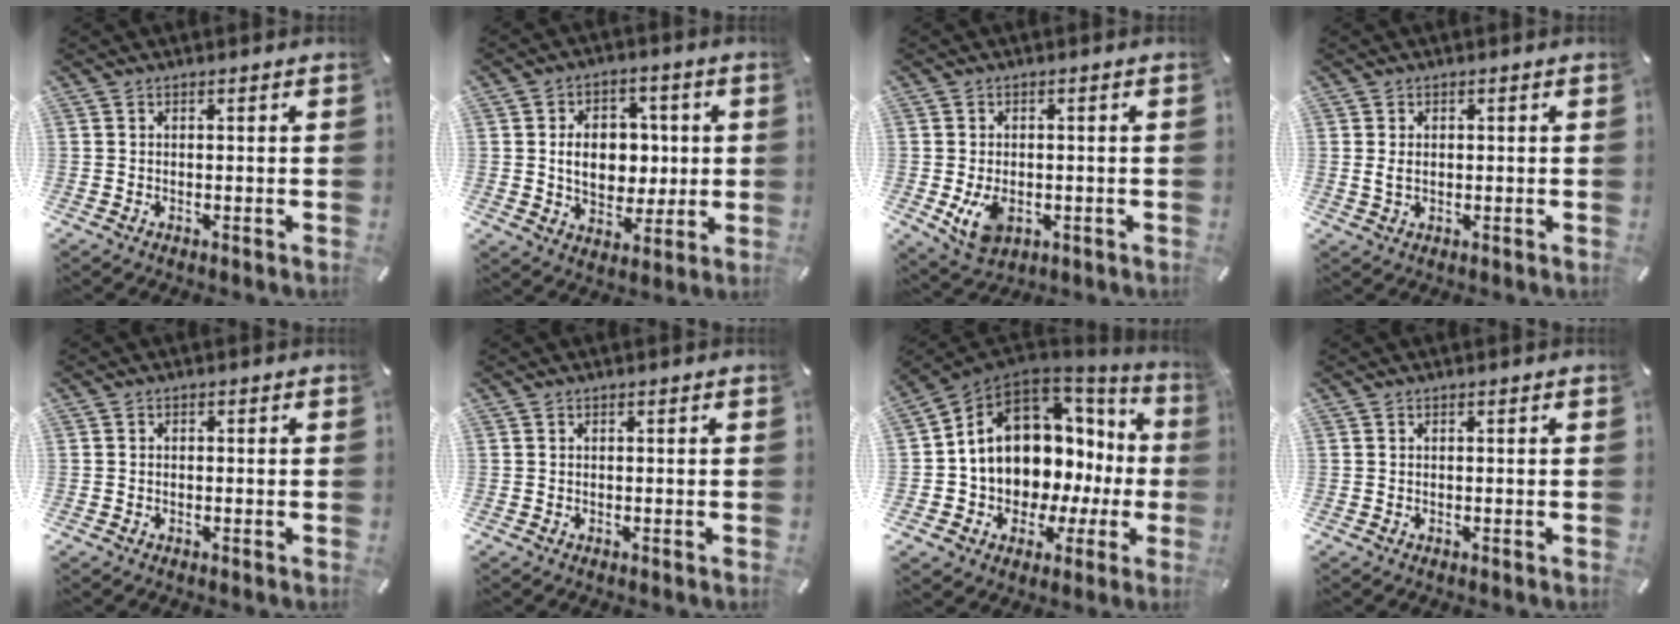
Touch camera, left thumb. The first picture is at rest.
{"total": 11.4, "force": [0.6, 9.0, 7.0], "torque": [-0.109, 0.012, 0.014]}
{"total": 6.3, "force": [-1.1, 4.6, 4.2], "torque": [-0.077, -0.001, -0.021]}
{"total": 2.4, "force": [0.2, 1.8, 1.5], "torque": [-0.031, 0.006, 0.003]}
{"total": 0.7, "force": [-0.3, 0.6, 0.2], "torque": [-0.002, 0.004, -0.008]}
{"total": 0.0}
{"total": 13.1, "force": [3.3, 10.5, 7.1], "torque": [-0.115, -0.046, 0.069]}
{"total": 0.0}